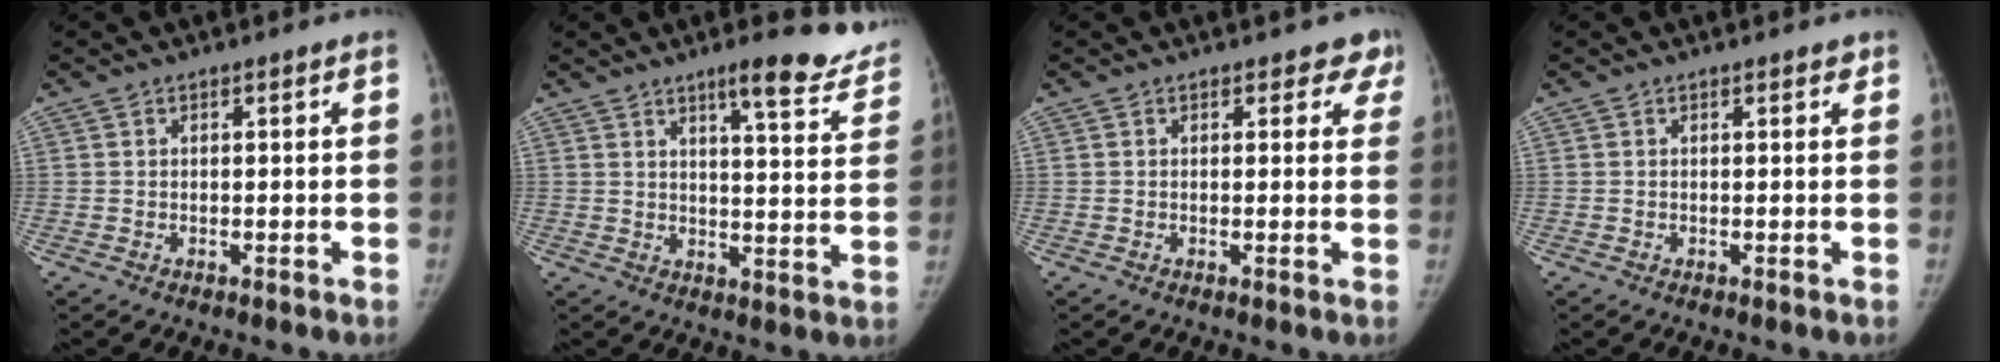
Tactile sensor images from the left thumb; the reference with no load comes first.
{"total": 13.5, "force": [10.2, 2.8, 8.5], "torque": [-0.074, -0.060, 0.124]}
{"total": 4.0, "force": [3.1, 2.2, 1.2], "torque": [0.024, -0.011, 0.020]}
{"total": 1.0, "force": [0.7, 0.4, 0.5], "torque": [-0.007, -0.003, 0.008]}